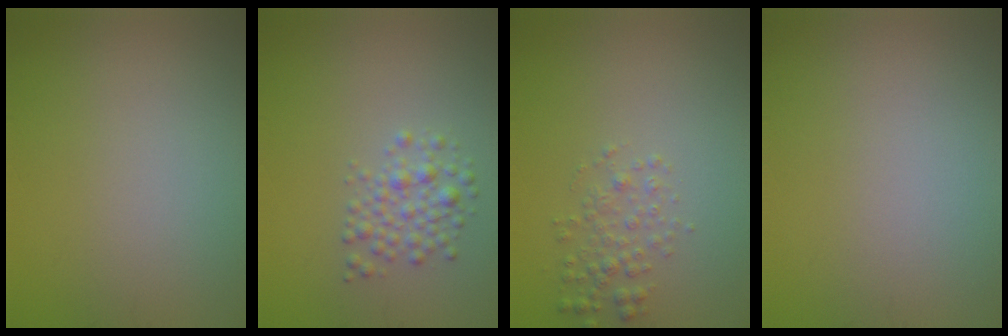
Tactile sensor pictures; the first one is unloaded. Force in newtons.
{"total": 2.3, "press": 2.3, "slide": 0.1}
{"total": 1.8, "press": 1.8, "slide": 0.0}
{"total": 0.0}